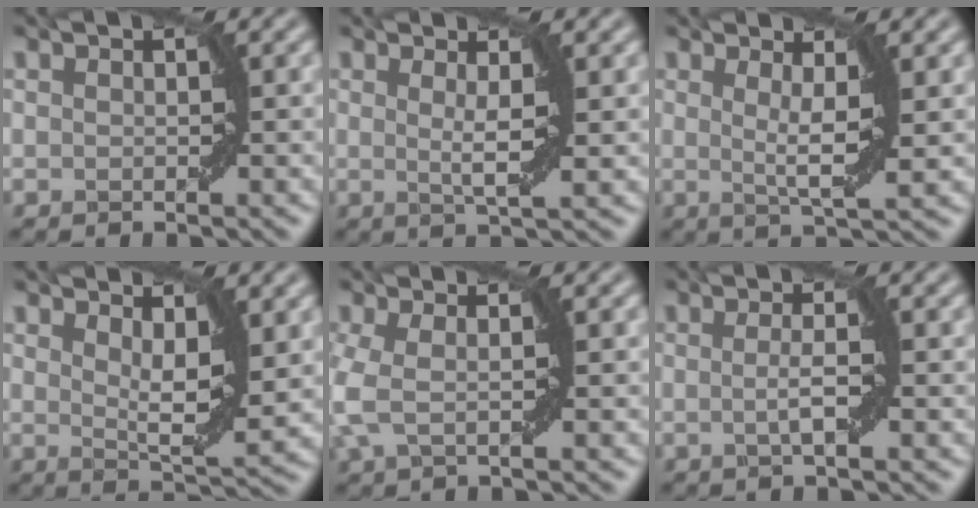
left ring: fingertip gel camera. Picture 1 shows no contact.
{"total": 2.8, "force": [0.7, 0.4, 2.7], "torque": [-0.046, -0.007, 0.011]}
{"total": 3.7, "force": [1.0, 0.6, 3.5], "torque": [-0.057, -0.007, 0.017]}
{"total": 4.3, "force": [1.8, 1.1, 3.7], "torque": [-0.058, -0.011, 0.031]}
{"total": 2.8, "force": [0.0, 0.7, 2.7], "torque": [-0.068, 0.004, -0.006]}
{"total": 2.2, "force": [-0.1, 0.2, 2.2], "torque": [-0.041, -0.001, -0.005]}